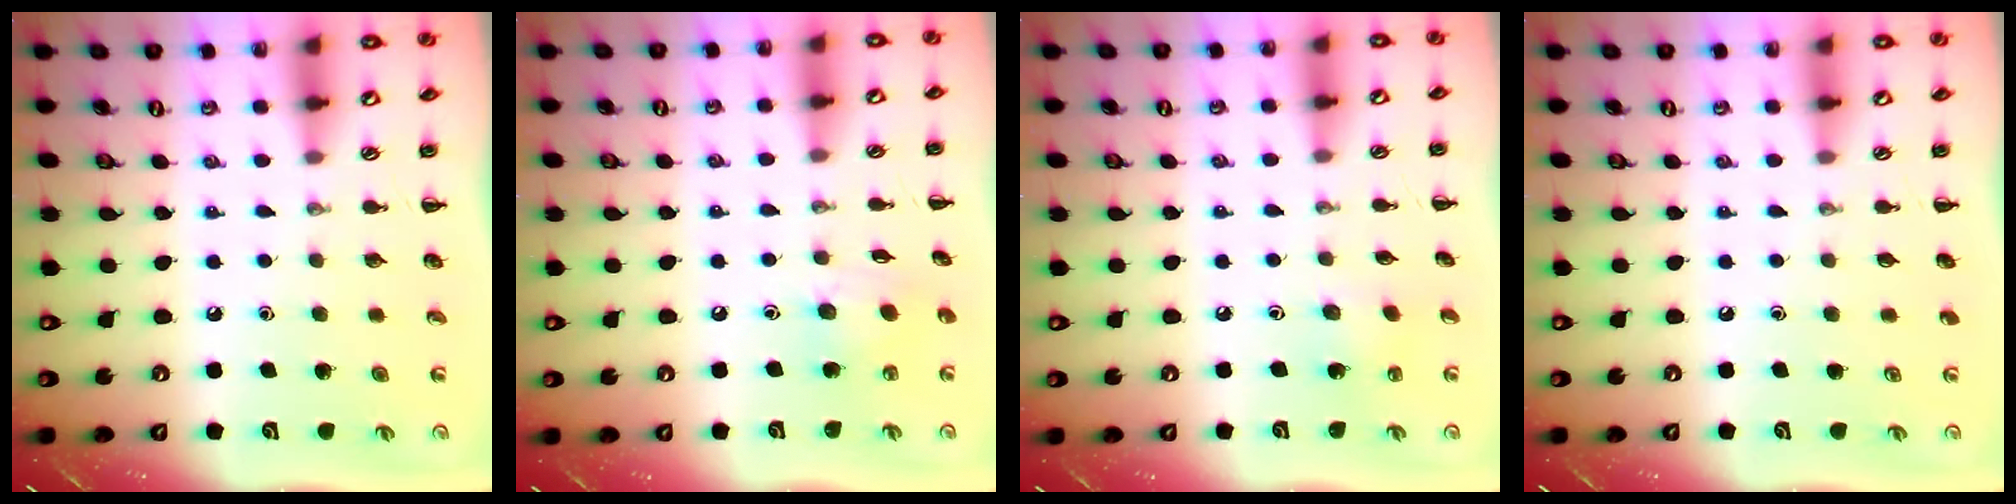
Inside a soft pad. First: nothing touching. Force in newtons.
{"total": 5.8, "press": 5.7, "slide": 0.8}
{"total": 2.2, "press": 2.0, "slide": 0.7}
{"total": 0.0}